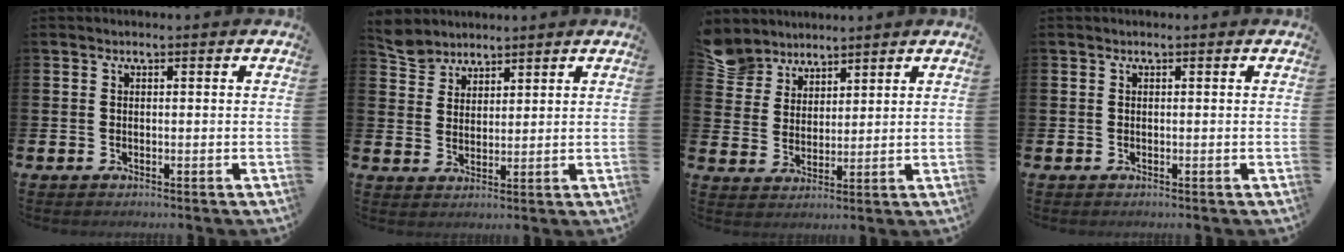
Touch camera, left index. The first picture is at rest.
{"total": 4.5, "force": [4.3, 1.4, -0.2], "torque": [-0.020, -0.013, 0.083]}
{"total": 6.0, "force": [5.5, 2.3, -0.4], "torque": [-0.020, -0.030, 0.105]}
{"total": 0.0}